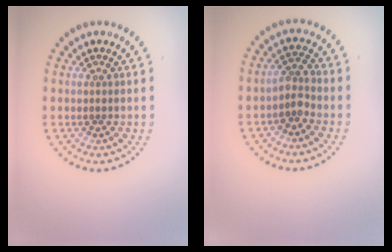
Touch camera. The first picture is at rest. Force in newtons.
{"total": 1.8, "press": 1.4, "slide": 1.1}